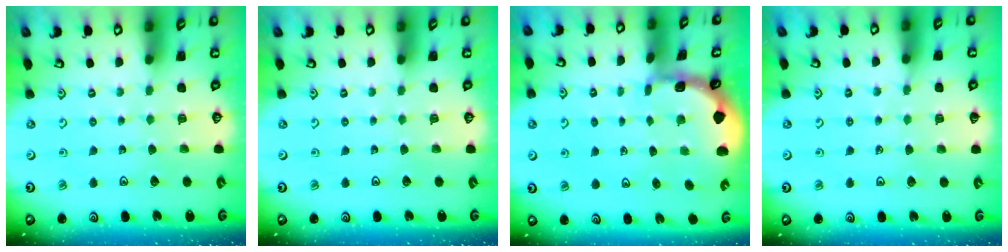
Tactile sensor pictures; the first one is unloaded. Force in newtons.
{"total": 0.0}
{"total": 1.1, "press": 1.1, "slide": 0.2}
{"total": 3.0, "press": 2.9, "slide": 0.5}